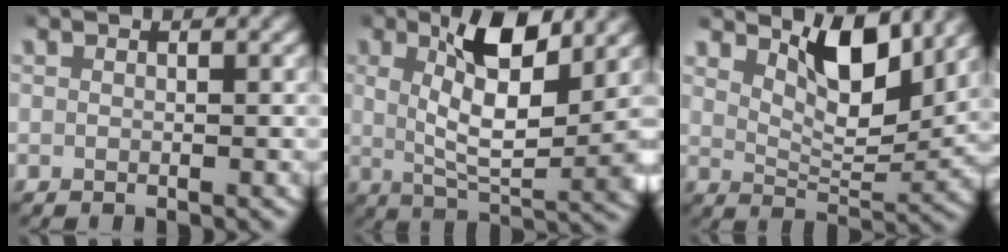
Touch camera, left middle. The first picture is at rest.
{"total": 8.5, "force": [2.3, 2.9, 7.7], "torque": [-0.123, -0.015, 0.045]}
{"total": 6.3, "force": [4.0, 2.1, 4.5], "torque": [-0.077, -0.012, 0.067]}